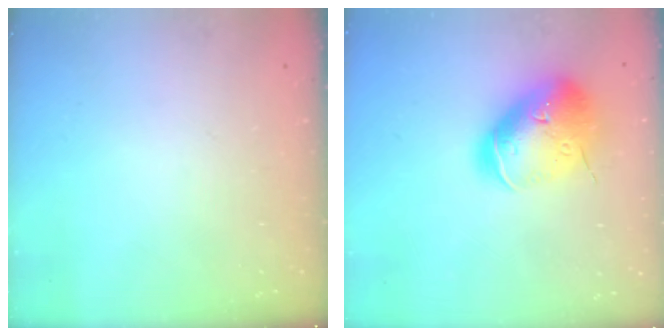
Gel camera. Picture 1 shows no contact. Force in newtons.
{"total": 21.2, "press": 20.9, "slide": 3.2}